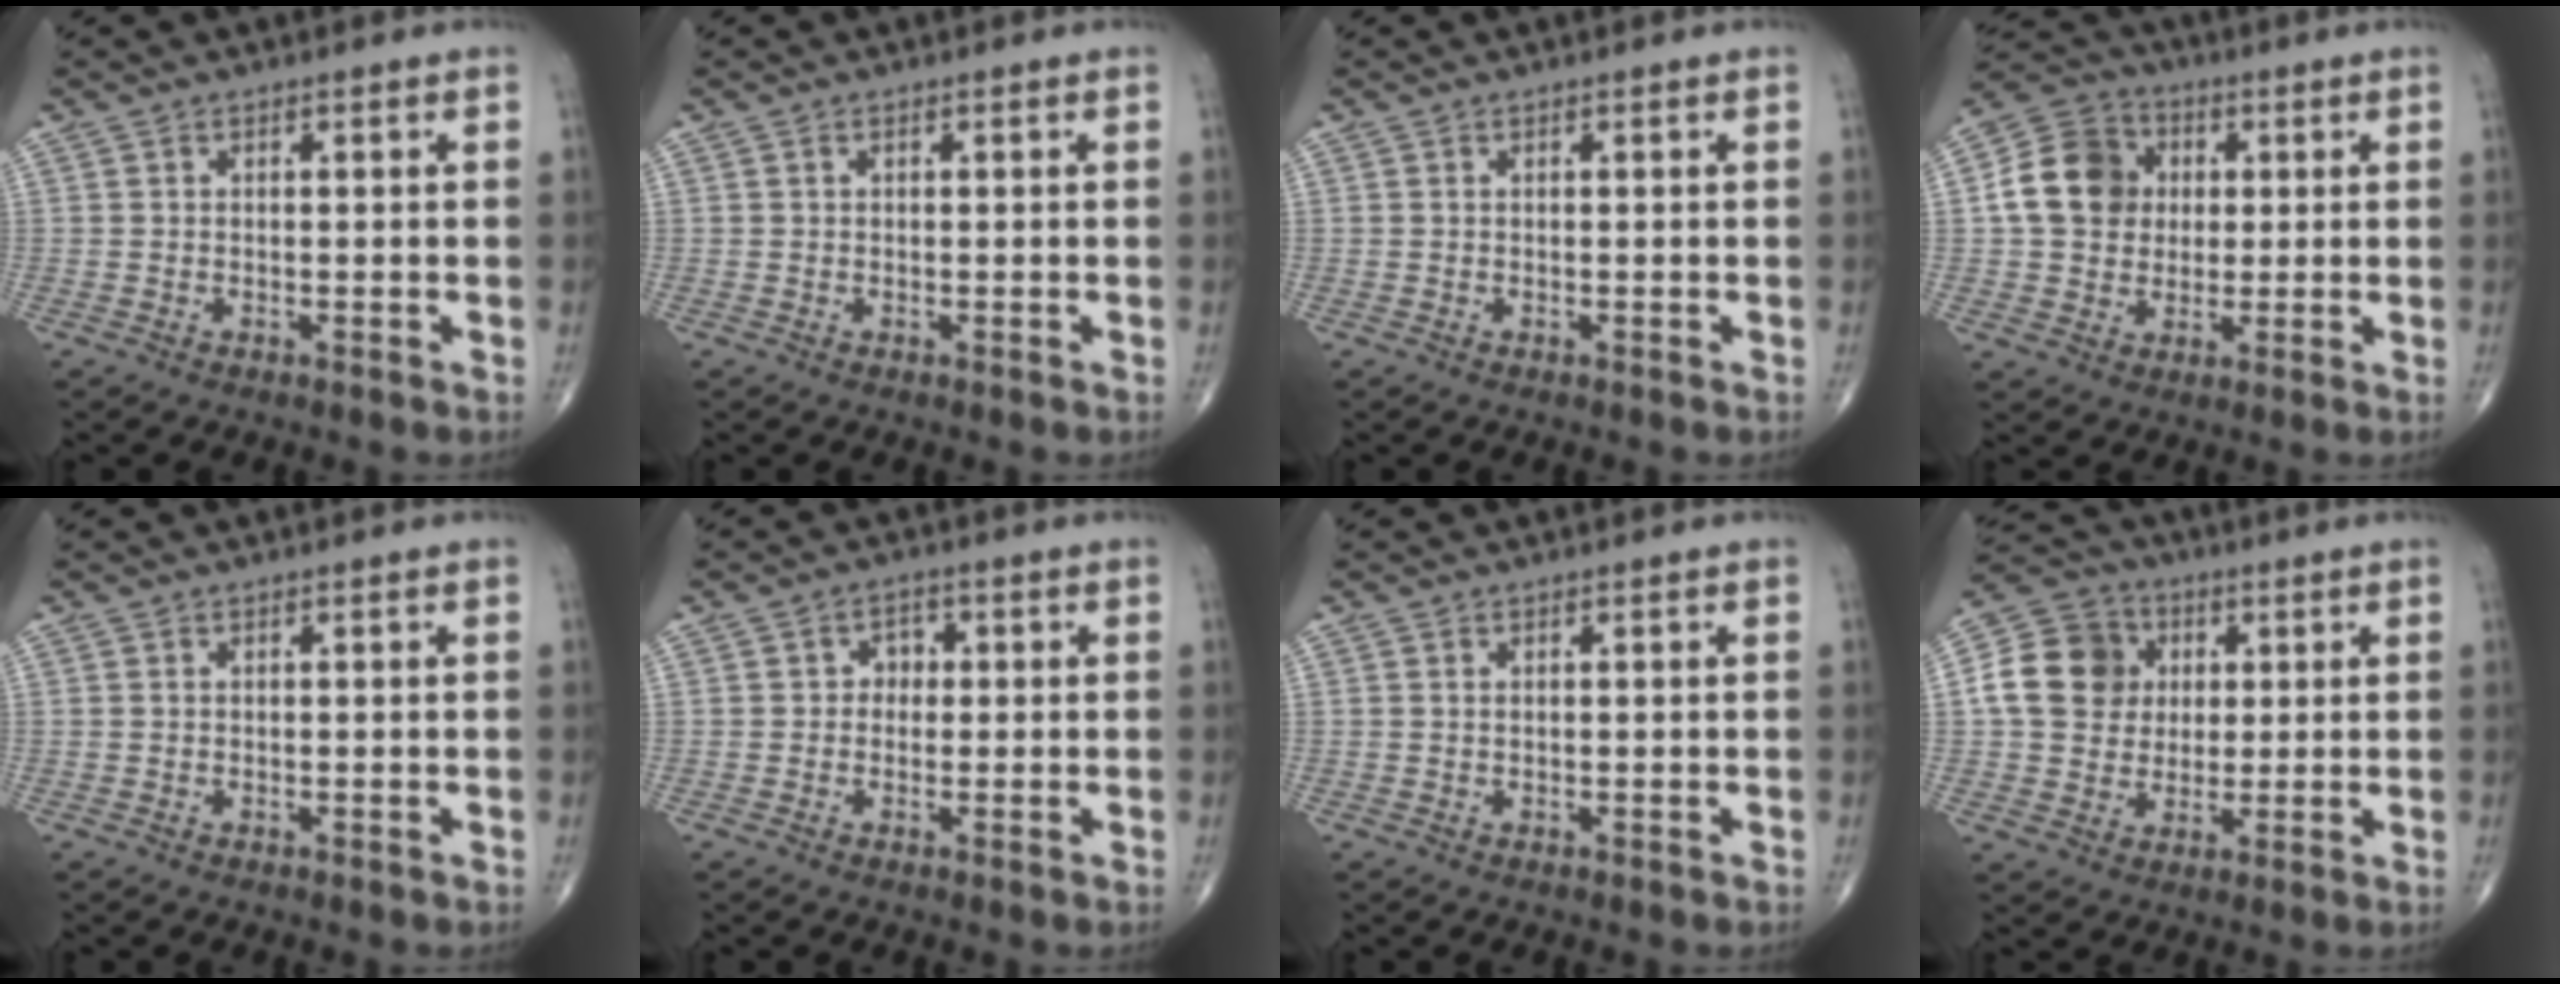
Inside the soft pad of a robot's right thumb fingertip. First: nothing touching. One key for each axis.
{"total": 0.0}
{"total": 0.0}
{"total": 12.0, "fx": 1.6, "fy": 10.2, "fz": 6.2, "tx": -0.092, "ty": 0.009, "tz": 0.019}
{"total": 0.0}
{"total": 2.6, "fx": 0.1, "fy": 2.2, "fz": 1.4, "tx": -0.001, "ty": 0.008, "tz": -0.005}
{"total": 0.0}
{"total": 12.4, "fx": 2.1, "fy": 10.7, "fz": 5.8, "tx": -0.089, "ty": 0.007, "tz": 0.028}